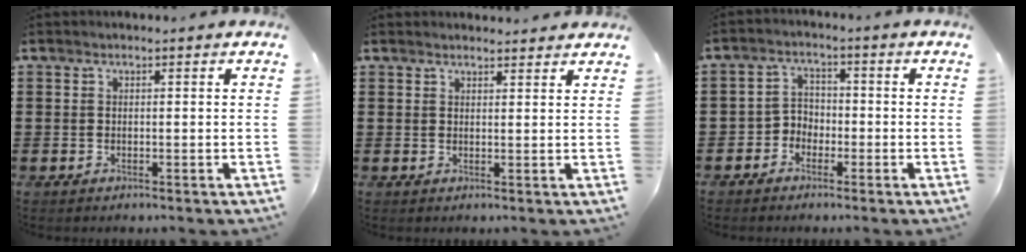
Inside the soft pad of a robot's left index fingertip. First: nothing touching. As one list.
[{"total": 1.7, "force": [1.7, 0.2, 0.2], "torque": [-0.008, 0.002, 0.034]}, {"total": 3.2, "force": [-2.3, 2.2, 0.4], "torque": [-0.018, 0.009, -0.051]}]